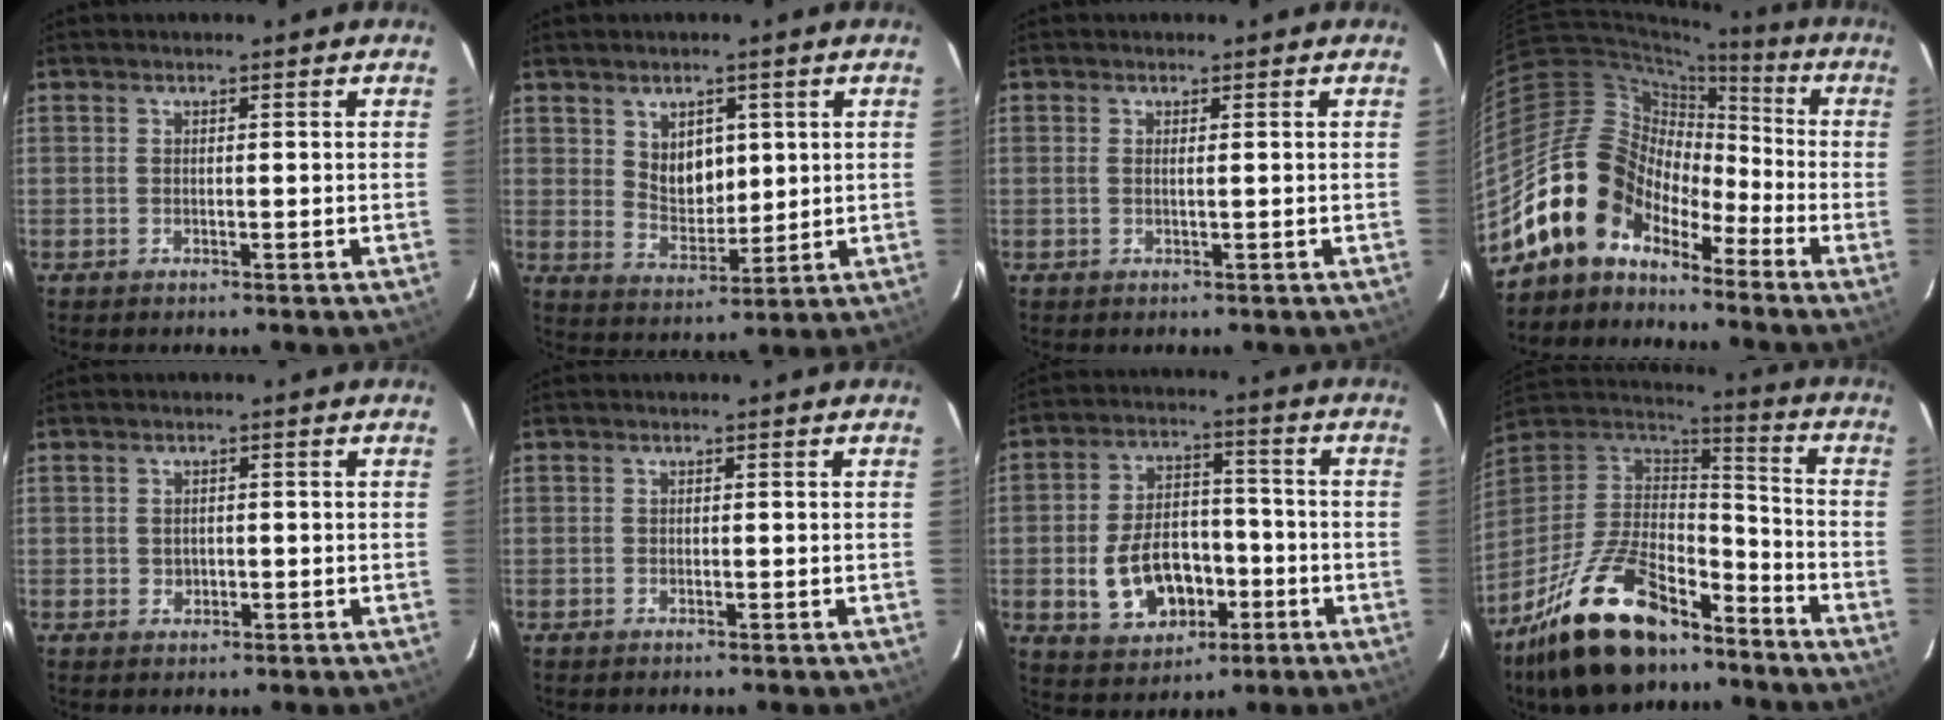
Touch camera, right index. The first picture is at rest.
{"total": 7.2, "force": [2.5, 4.9, 4.6], "torque": [-0.071, 0.001, 0.056]}
{"total": 0.6, "force": [0.1, -0.3, 0.6], "torque": [-0.013, 0.000, 0.000]}
{"total": 13.1, "force": [-9.8, 7.9, 3.9], "torque": [-0.078, 0.036, -0.192]}
{"total": 1.4, "force": [-0.1, 1.3, 0.4], "torque": [-0.002, 0.003, 0.001]}
{"total": 0.0}
{"total": 12.9, "force": [-4.0, 8.5, 8.9], "torque": [-0.185, 0.015, -0.047]}
{"total": 25.6, "force": [-17.7, 11.0, 14.8], "torque": [-0.305, -0.002, -0.293]}